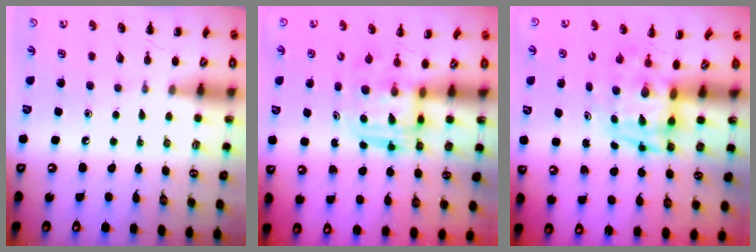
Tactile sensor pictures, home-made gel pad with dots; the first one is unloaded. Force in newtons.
{"total": 3.0, "press": 3.0, "slide": 0.3}
{"total": 3.5, "press": 3.4, "slide": 0.7}